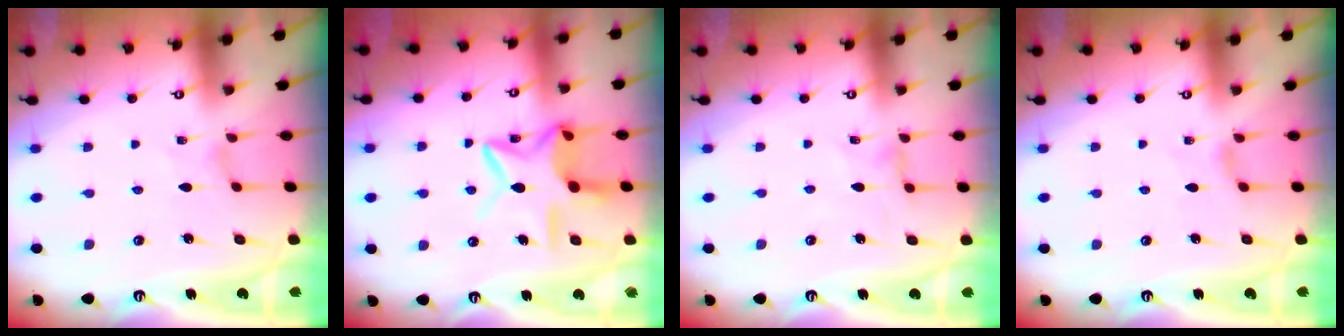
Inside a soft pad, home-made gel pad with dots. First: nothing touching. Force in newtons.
{"total": 13.5, "press": 13.5, "slide": 1.1}
{"total": 0.5, "press": 0.5, "slide": 0.2}
{"total": 2.1, "press": 2.0, "slide": 0.5}